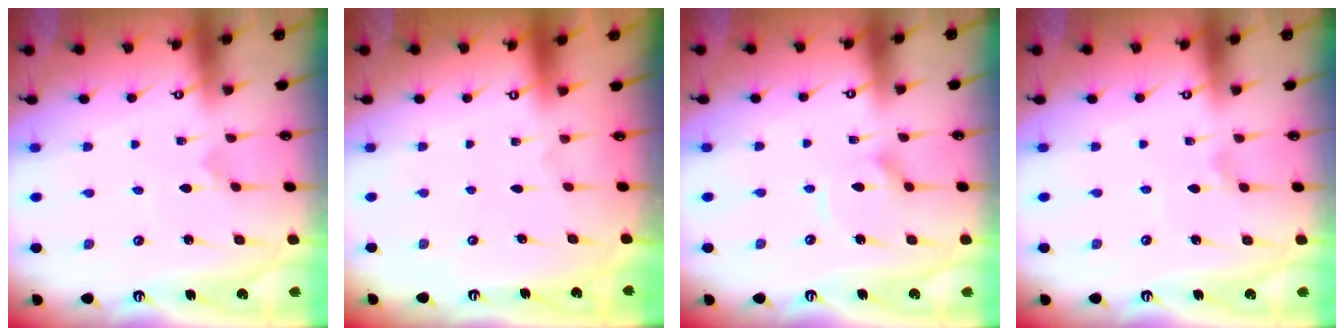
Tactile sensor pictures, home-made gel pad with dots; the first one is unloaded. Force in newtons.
{"total": 0.0}
{"total": 6.5, "press": 6.5, "slide": 0.6}
{"total": 0.8, "press": 0.8, "slide": 0.1}